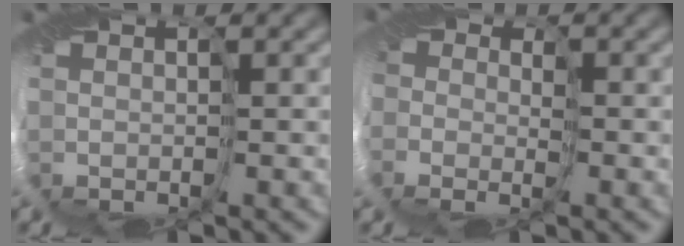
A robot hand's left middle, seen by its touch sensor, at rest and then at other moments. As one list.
[{"total": 2.1, "force": [-0.9, 1.9, 0.0], "torque": [0.019, -0.014, -0.027]}]